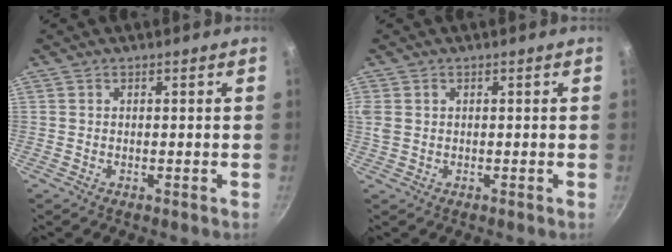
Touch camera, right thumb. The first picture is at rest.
{"total": 2.4, "force": [0.5, 1.8, 1.5], "torque": [-0.032, 0.003, 0.011]}